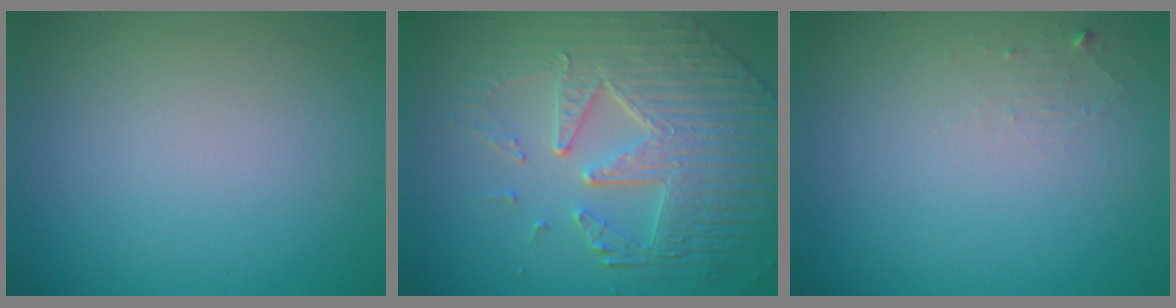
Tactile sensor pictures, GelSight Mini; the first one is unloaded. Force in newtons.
{"total": 8.4, "press": 5.8, "slide": 6.1}
{"total": 1.0, "press": 1.0, "slide": 0.1}